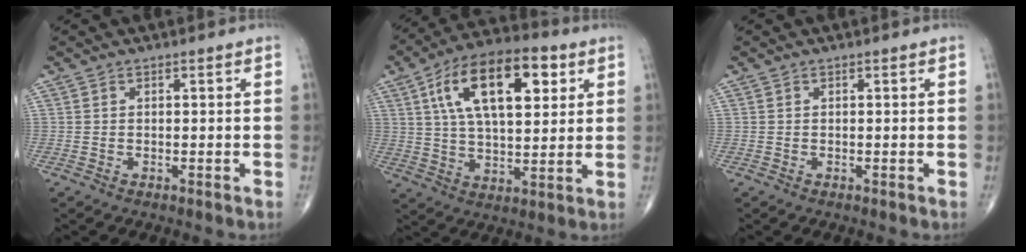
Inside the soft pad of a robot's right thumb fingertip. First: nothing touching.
{"total": 19.4, "force": [6.8, 9.1, 15.7], "torque": [-0.243, -0.001, 0.110]}
{"total": 0.0}